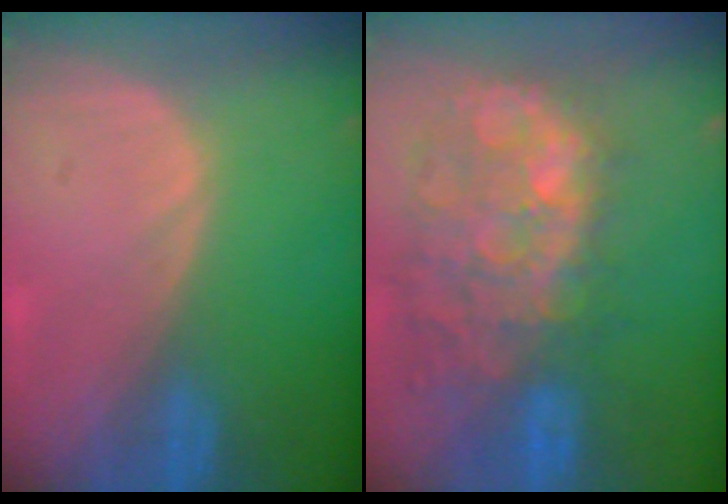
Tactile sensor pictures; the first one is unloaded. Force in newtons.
{"total": 12.4, "press": 11.3, "slide": 5.1}